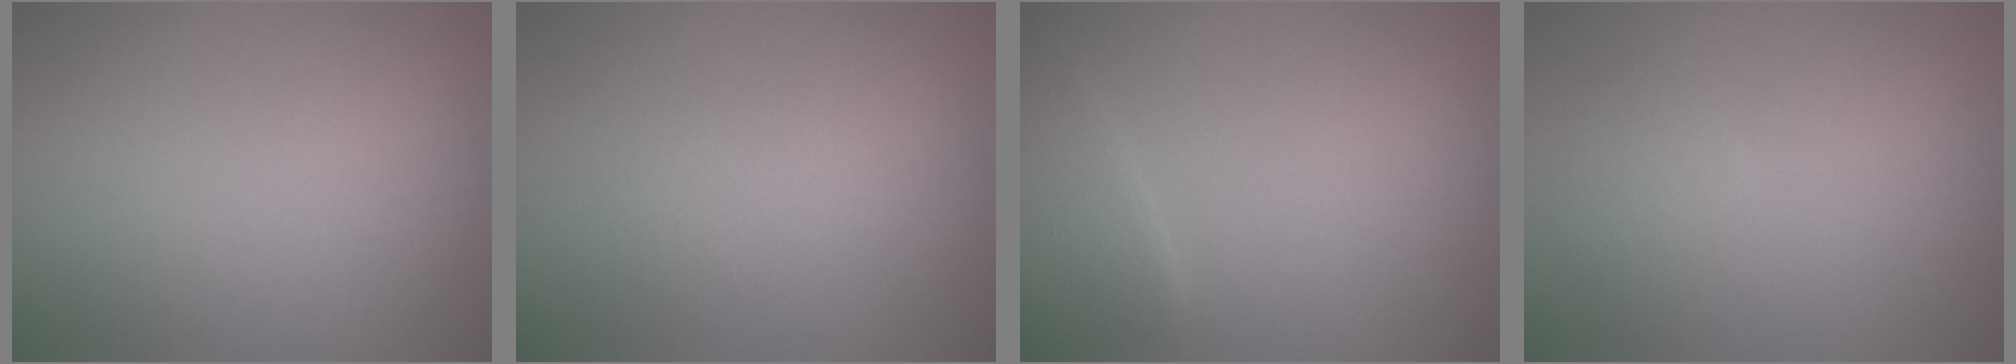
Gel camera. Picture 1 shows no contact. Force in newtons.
{"total": 1.2, "press": 1.2, "slide": 0.0}
{"total": 3.0, "press": 2.9, "slide": 0.2}
{"total": 1.2, "press": 1.2, "slide": 0.1}